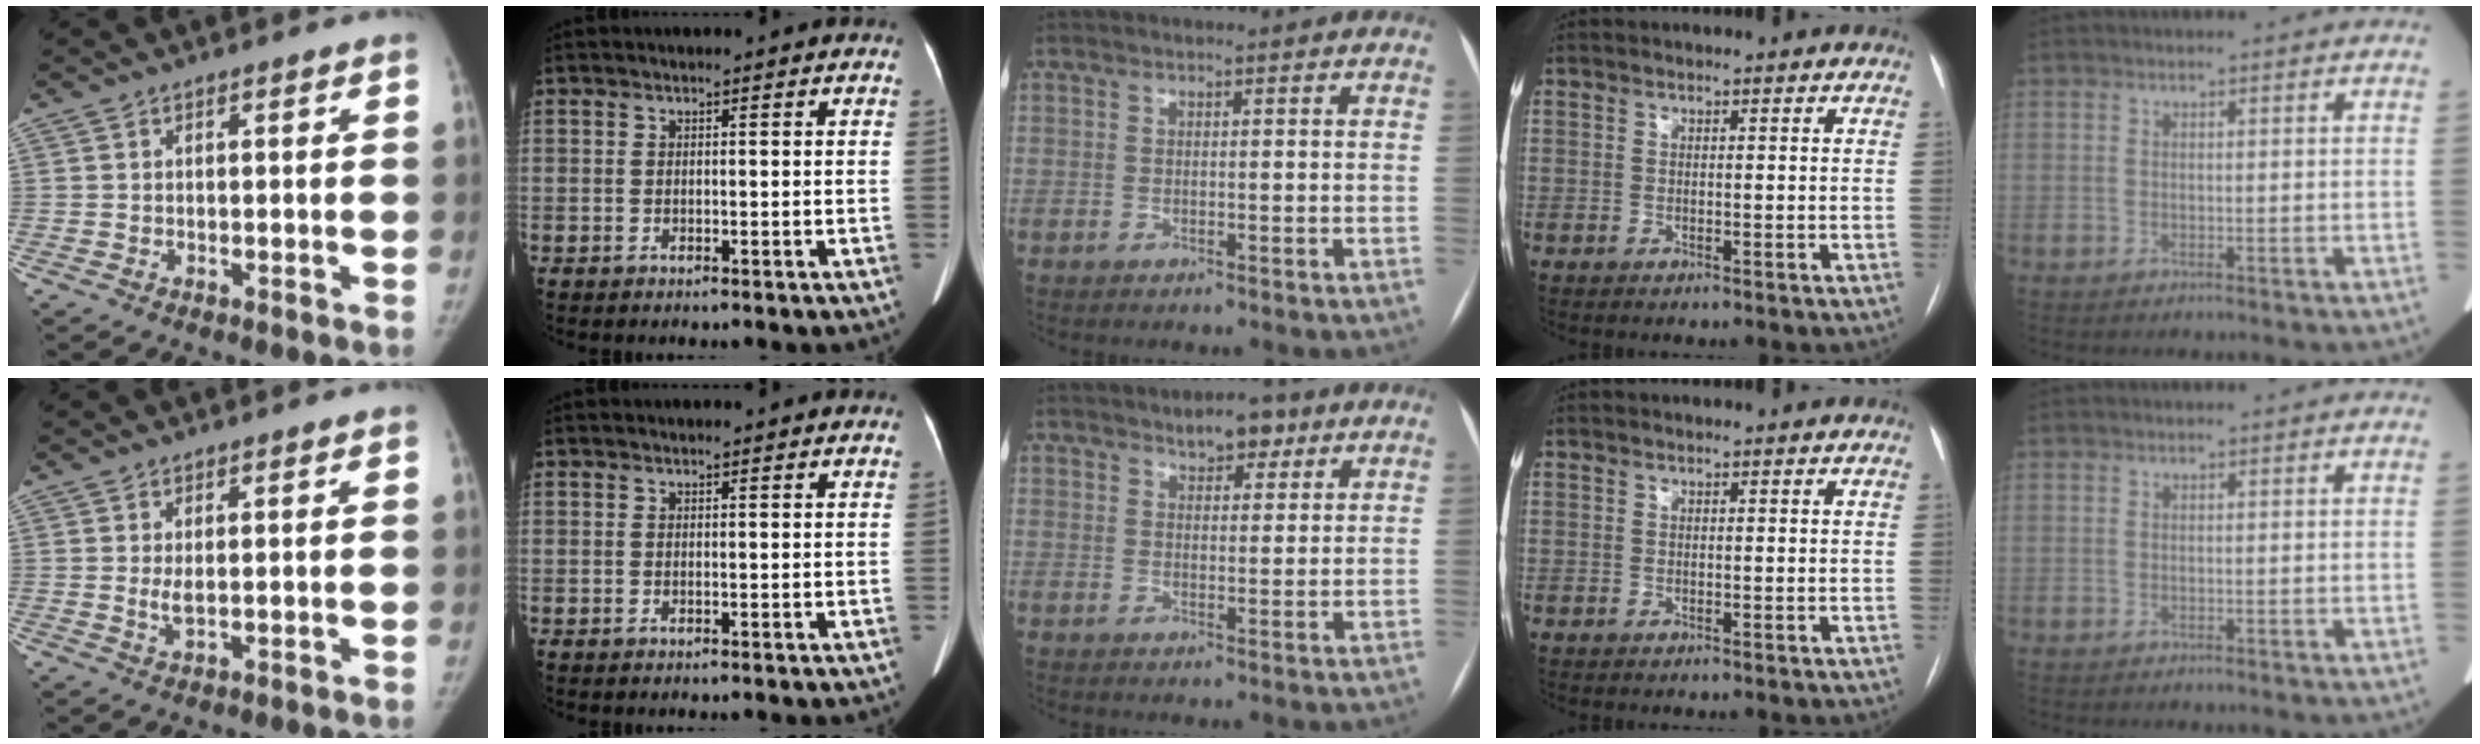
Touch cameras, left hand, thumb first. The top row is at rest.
{"thumb": {"total": 2.2, "force": [0.3, 1.0, 2.0], "torque": [-0.038, -0.007, 0.011]}, "middle": {"total": 4.5, "force": [3.1, 2.0, 2.6], "torque": [-0.038, 0.007, 0.047]}}